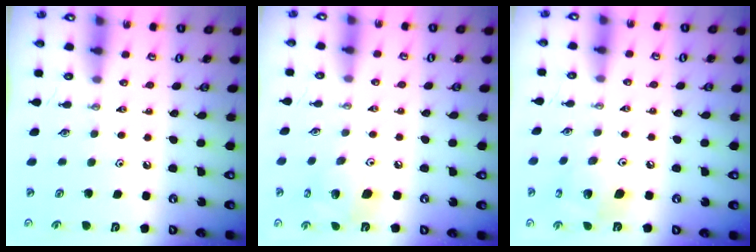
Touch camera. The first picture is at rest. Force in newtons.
{"total": 11.7, "press": 11.6, "slide": 2.0}
{"total": 11.3, "press": 11.0, "slide": 2.2}